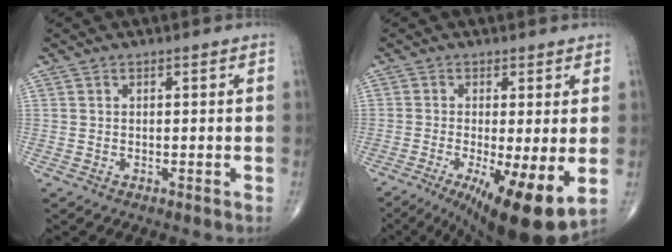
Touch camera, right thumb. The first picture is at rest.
{"total": 13.1, "force": [-3.7, 3.1, 12.2], "torque": [-0.180, -0.024, -0.049]}